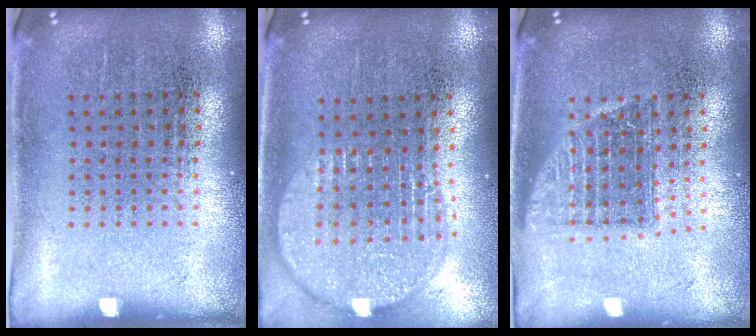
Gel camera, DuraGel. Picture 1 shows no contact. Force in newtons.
{"total": 2.0, "press": 1.7, "slide": 1.1}
{"total": 1.4, "press": 1.1, "slide": 0.8}